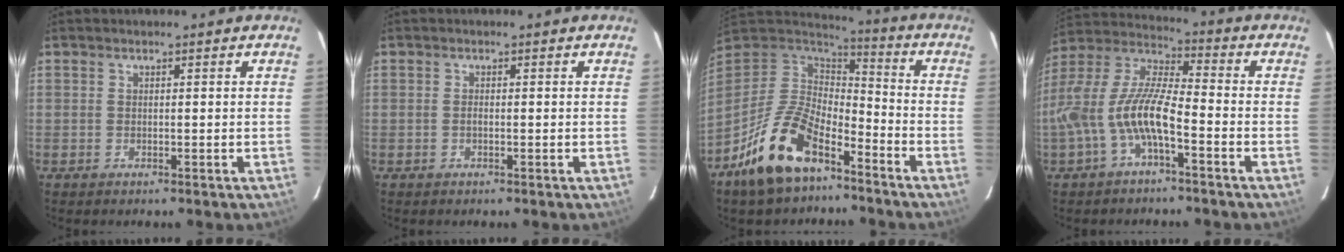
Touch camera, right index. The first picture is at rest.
{"total": 0.6, "force": [-0.2, 0.3, 0.5], "torque": [-0.011, 0.001, -0.005]}
{"total": 17.1, "force": [-10.7, 7.9, 10.8], "torque": [-0.225, -0.007, -0.197]}
{"total": 12.9, "force": [-4.9, 3.4, 11.4], "torque": [-0.242, 0.004, -0.095]}